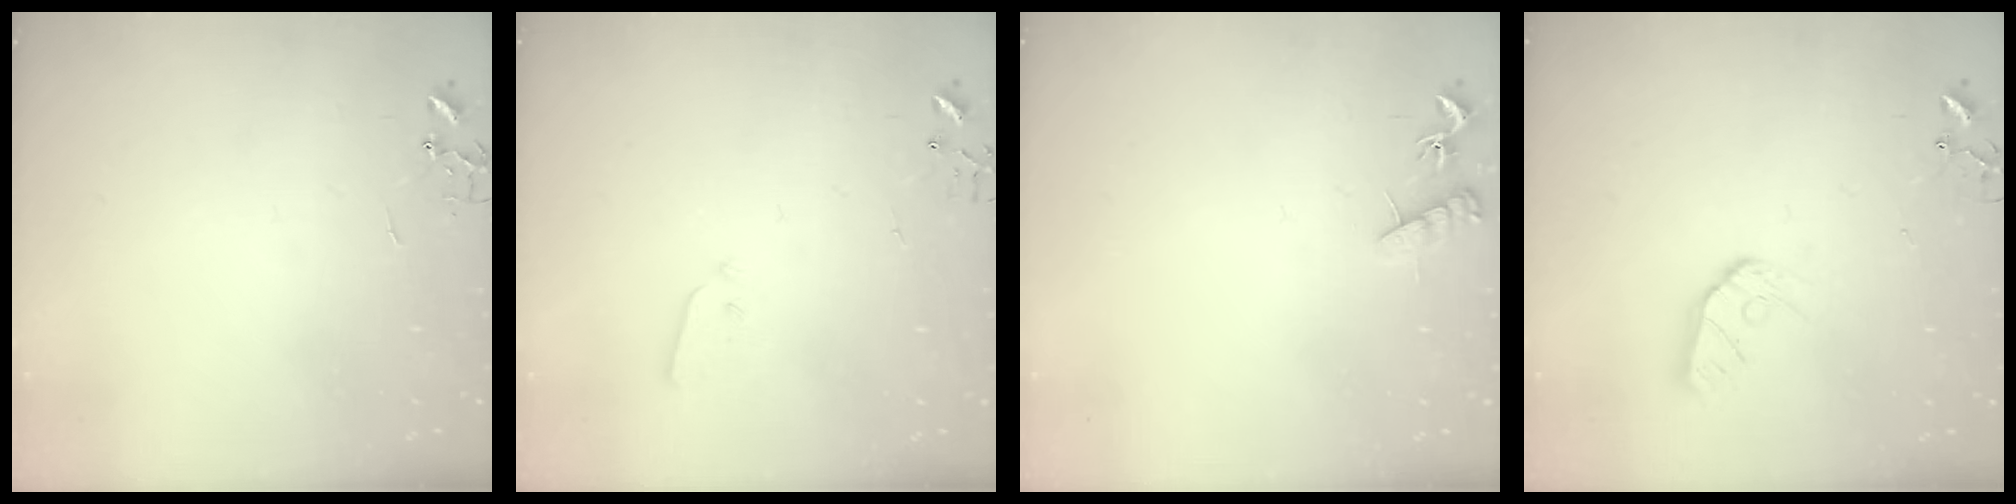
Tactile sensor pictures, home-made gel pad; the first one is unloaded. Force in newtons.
{"total": 3.5, "press": 3.5, "slide": 0.2}
{"total": 8.1, "press": 8.1, "slide": 0.6}
{"total": 9.0, "press": 8.9, "slide": 0.8}